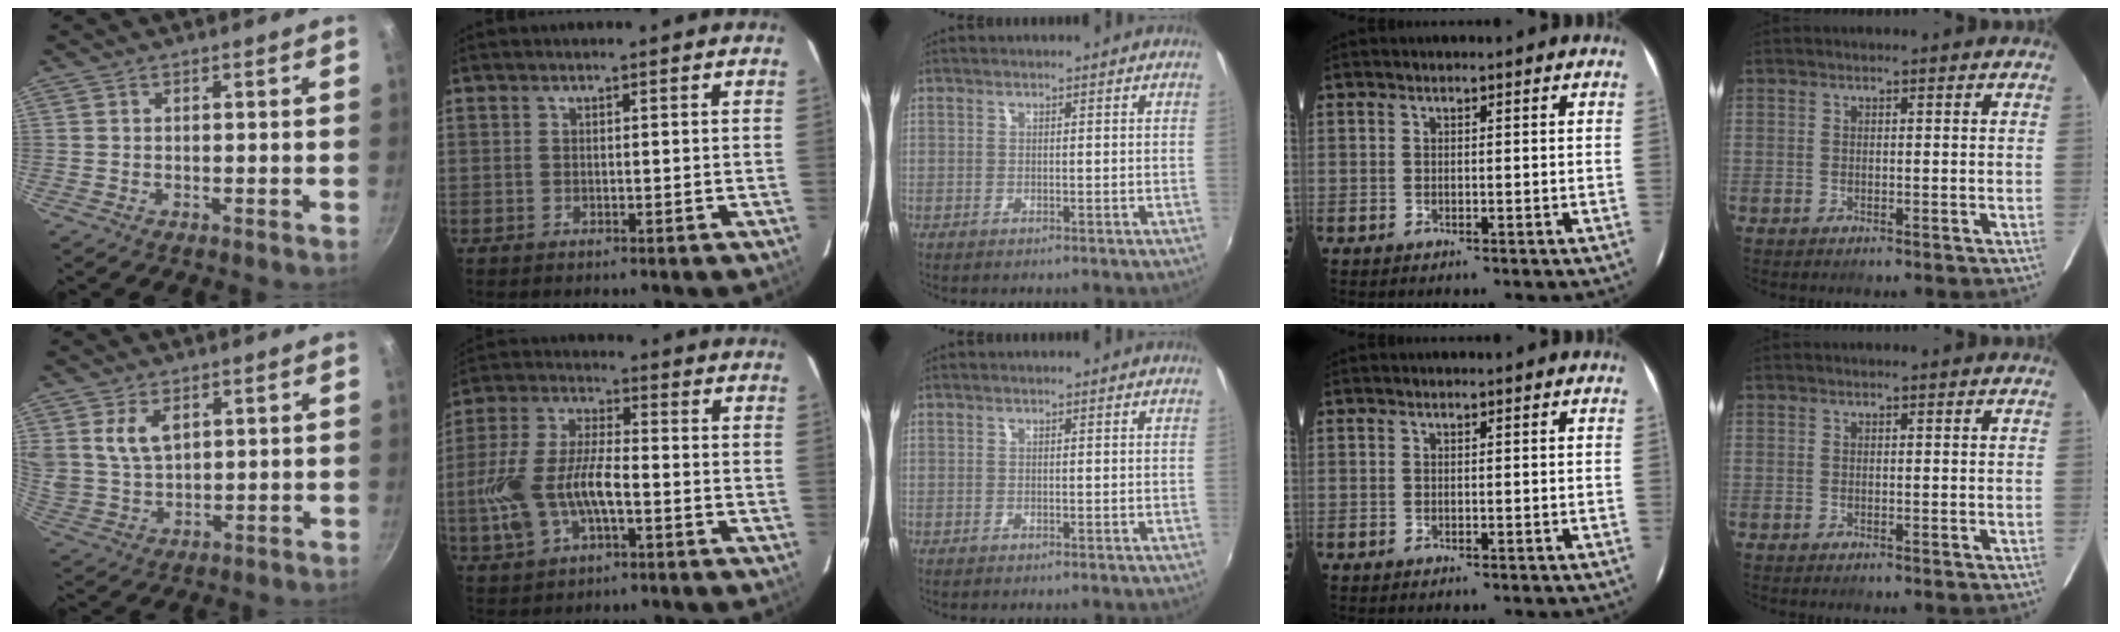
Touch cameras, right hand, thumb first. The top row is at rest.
{"thumb": {"total": 7.2, "force": [2.9, 4.5, 4.8], "torque": [-0.079, -0.017, 0.063]}, "index": {"total": 13.1, "force": [-3.5, 6.0, 11.1], "torque": [-0.244, 0.004, -0.065]}}